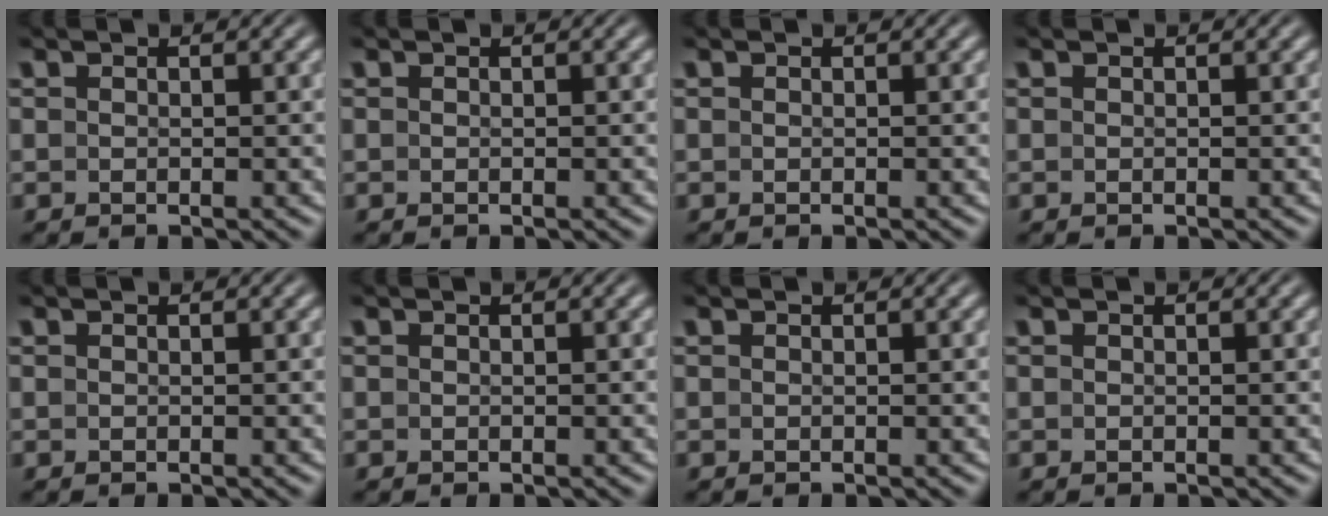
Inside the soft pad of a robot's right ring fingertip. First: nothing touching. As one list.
[{"total": 0.0}, {"total": 0.0}, {"total": 0.0}, {"total": 0.0}, {"total": 0.0}, {"total": 1.3, "force": [-0.3, -1.2, -0.4], "torque": [0.015, -0.011, 0.005]}, {"total": 0.0}]